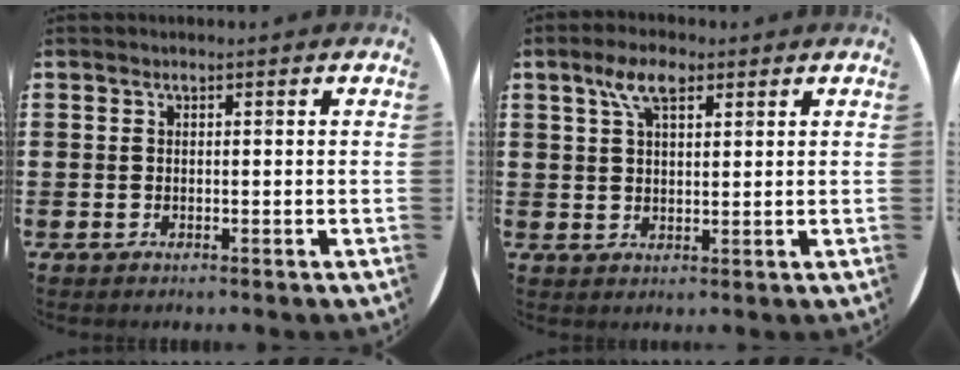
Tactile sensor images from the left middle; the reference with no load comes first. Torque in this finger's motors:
{"motor_torque": [1.19, -0.43, 0.48, 0.13]}